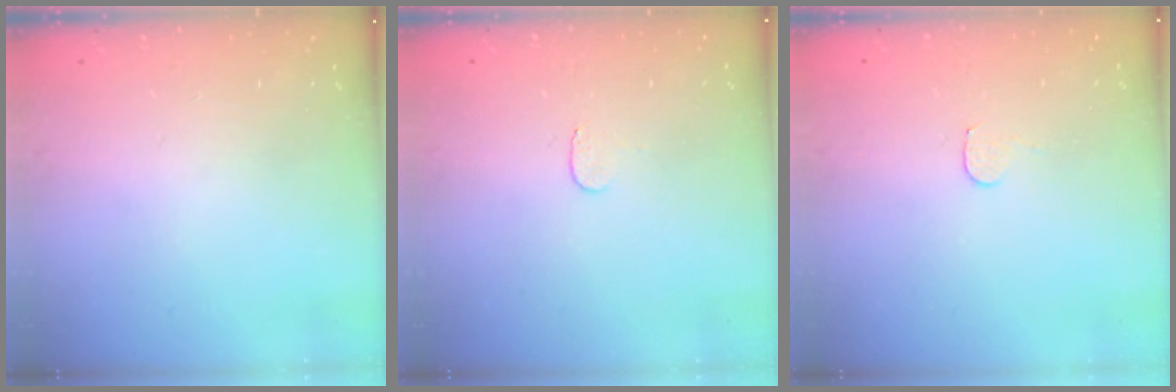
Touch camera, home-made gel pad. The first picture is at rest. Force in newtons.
{"total": 3.0, "press": 3.0, "slide": 0.3}
{"total": 3.5, "press": 3.5, "slide": 0.3}